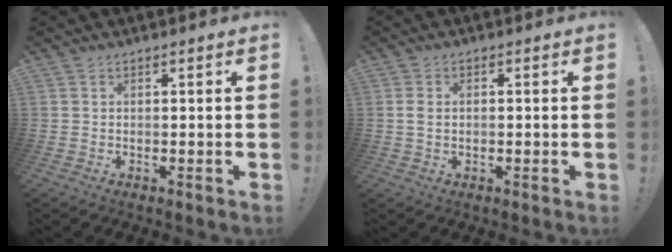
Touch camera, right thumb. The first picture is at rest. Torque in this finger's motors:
{"motor_torque": [0.60, 0.11, -0.09, 0.07, 0.13]}